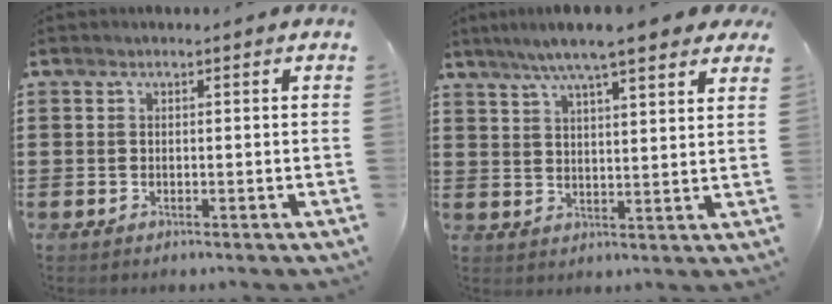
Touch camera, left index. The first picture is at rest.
{"total": 7.5, "force": [6.1, 0.6, 4.3], "torque": [-0.101, -0.011, 0.107]}